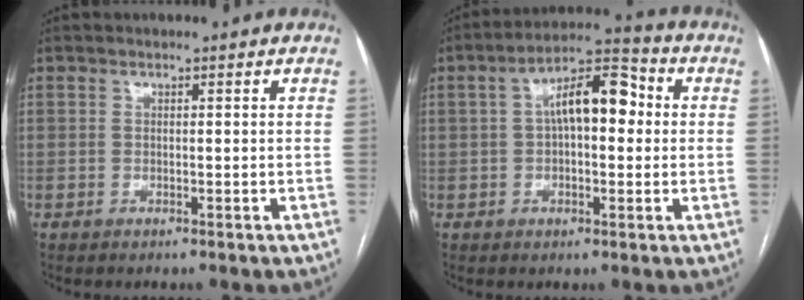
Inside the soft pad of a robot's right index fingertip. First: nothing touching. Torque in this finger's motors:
{"motor_torque": [1.52, 0.14, 0.64, 0.16]}